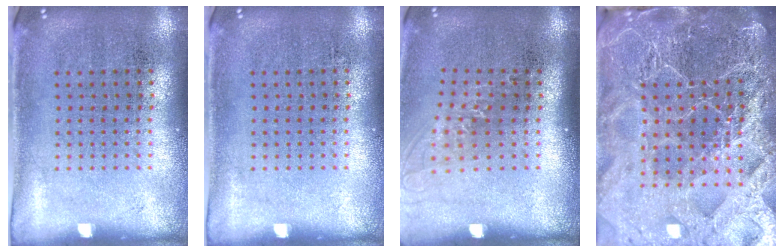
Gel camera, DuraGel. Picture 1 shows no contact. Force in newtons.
{"total": 0.0}
{"total": 1.3, "press": 1.0, "slide": 0.8}
{"total": 6.3, "press": 5.4, "slide": 3.2}